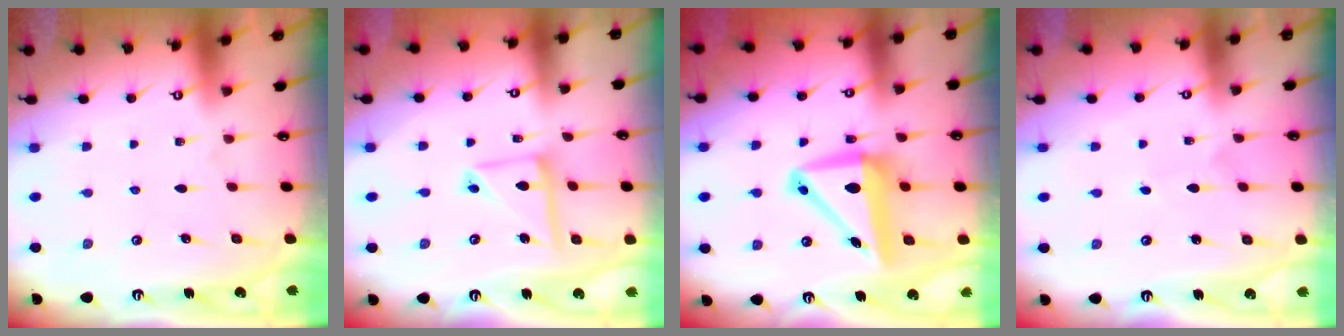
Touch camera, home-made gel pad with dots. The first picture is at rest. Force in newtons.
{"total": 10.8, "press": 10.8, "slide": 1.1}
{"total": 10.9, "press": 10.5, "slide": 2.6}
{"total": 1.9, "press": 1.9, "slide": 0.2}